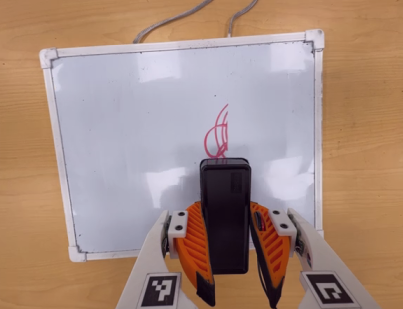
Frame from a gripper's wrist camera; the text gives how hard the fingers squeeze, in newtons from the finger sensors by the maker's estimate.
{"total": 7.0, "left": 5.5, "right": 8.4}